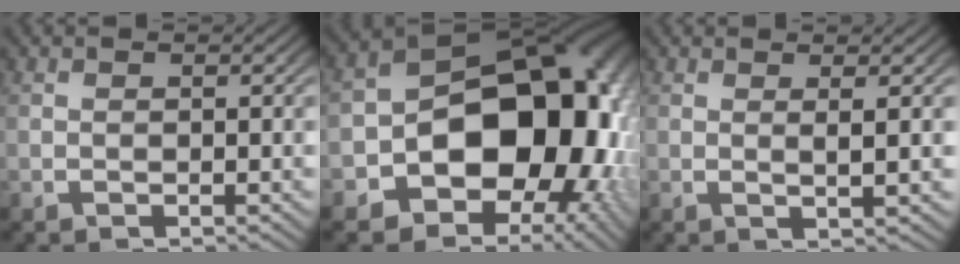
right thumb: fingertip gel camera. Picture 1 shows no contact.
{"total": 24.7, "force": [-2.1, 16.9, 17.8], "torque": [-0.281, -0.074, -0.011]}
{"total": 1.6, "force": [0.9, 0.1, 1.3], "torque": [-0.029, -0.002, 0.016]}